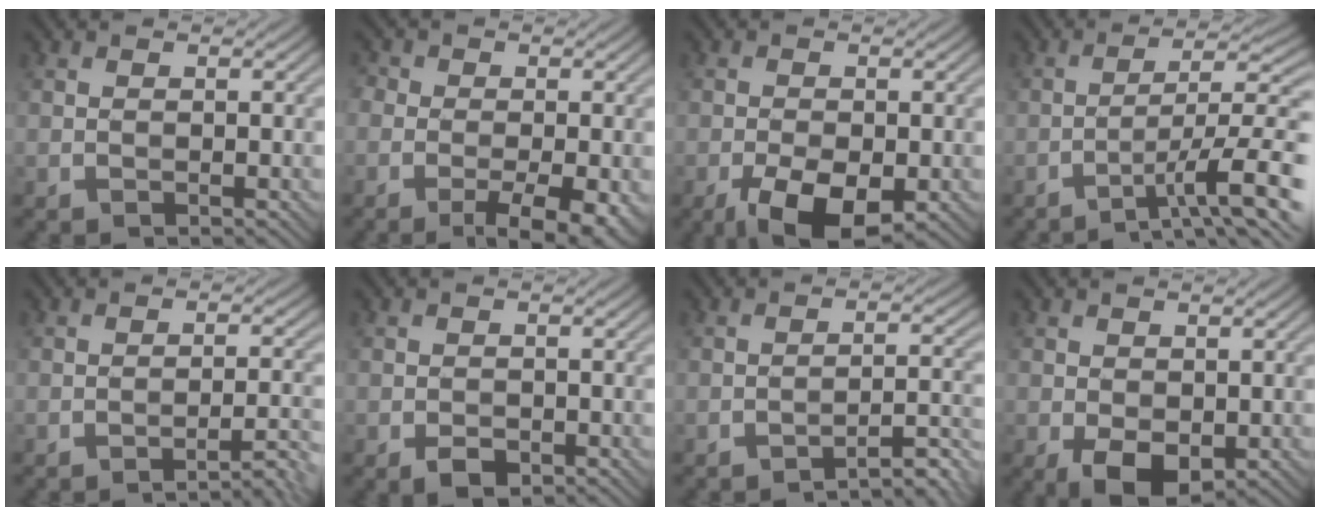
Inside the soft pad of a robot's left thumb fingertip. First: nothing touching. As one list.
[{"total": 7.8, "force": [-3.2, 4.0, 6.0], "torque": [-0.088, 0.001, -0.050]}, {"total": 7.4, "force": [-3.5, 3.5, 5.5], "torque": [-0.100, -0.010, -0.058]}, {"total": 11.1, "force": [-5.6, 2.0, 9.3], "torque": [-0.140, 0.019, -0.090]}, {"total": 3.7, "force": [-2.7, 0.4, 2.5], "torque": [-0.036, 0.015, -0.048]}, {"total": 2.1, "force": [-1.0, 1.4, 1.2], "torque": [-0.022, -0.007, -0.017]}, {"total": 4.6, "force": [-3.8, 0.5, 2.6], "torque": [-0.033, 0.020, -0.057]}, {"total": 4.4, "force": [-1.3, 2.8, 3.2], "torque": [-0.063, -0.007, -0.024]}]